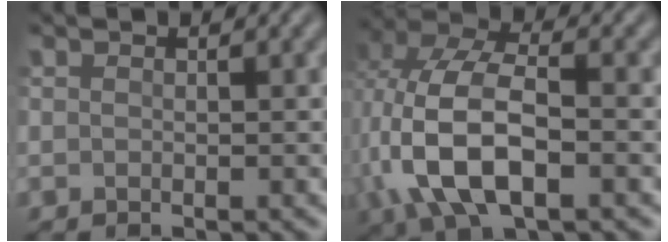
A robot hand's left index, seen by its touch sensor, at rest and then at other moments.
{"total": 9.6, "force": [-1.8, 5.0, 8.1], "torque": [-0.174, 0.007, -0.041]}